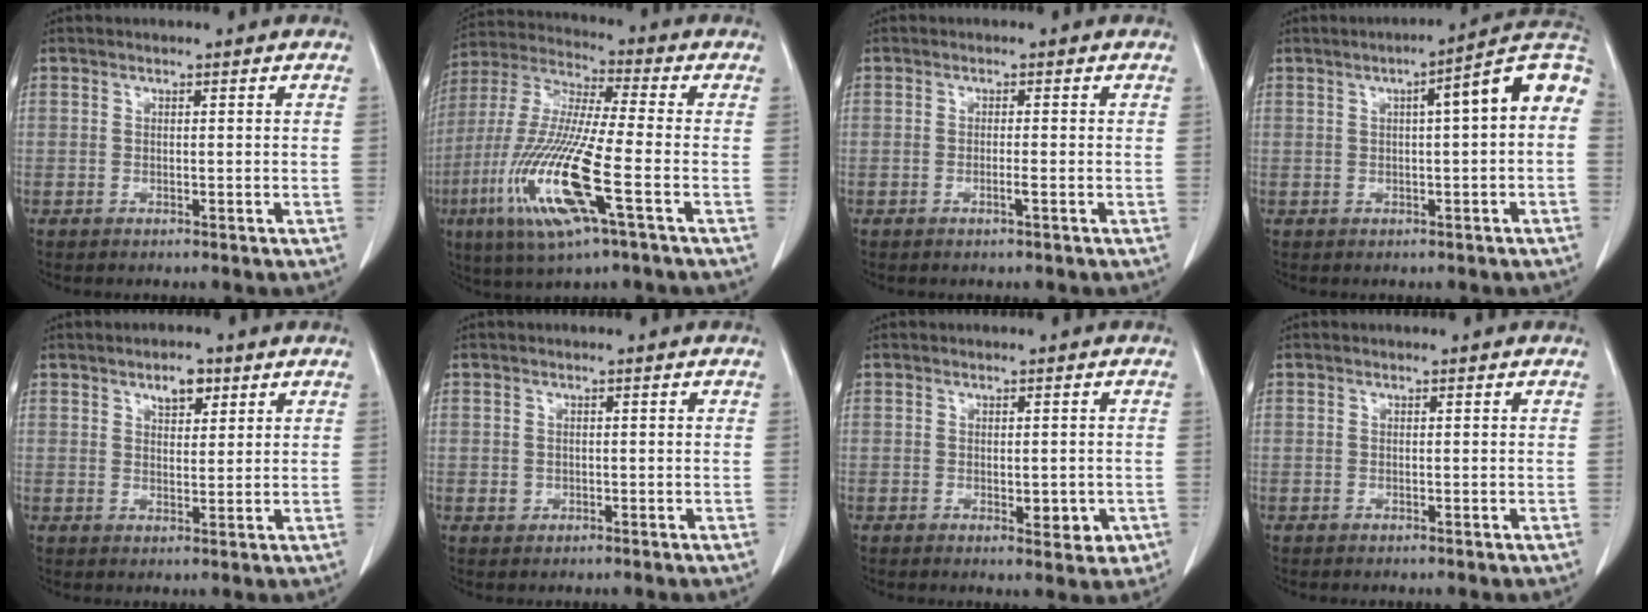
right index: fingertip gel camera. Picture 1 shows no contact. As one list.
[{"total": 17.0, "force": [-5.7, 1.2, 16.0], "torque": [-0.336, -0.023, -0.108]}, {"total": 1.1, "force": [-0.4, -0.2, 1.0], "torque": [-0.016, 0.001, -0.005]}, {"total": 9.5, "force": [1.7, 1.0, 9.3], "torque": [-0.125, 0.033, 0.015]}, {"total": 3.6, "force": [2.2, 1.7, 2.4], "torque": [-0.037, 0.001, 0.036]}, {"total": 1.1, "force": [-0.2, 1.1, 0.3], "torque": [-0.005, 0.002, 0.001]}, {"total": 3.6, "force": [-0.8, 1.8, 3.1], "torque": [-0.026, -0.002, -0.002]}, {"total": 0.0}]